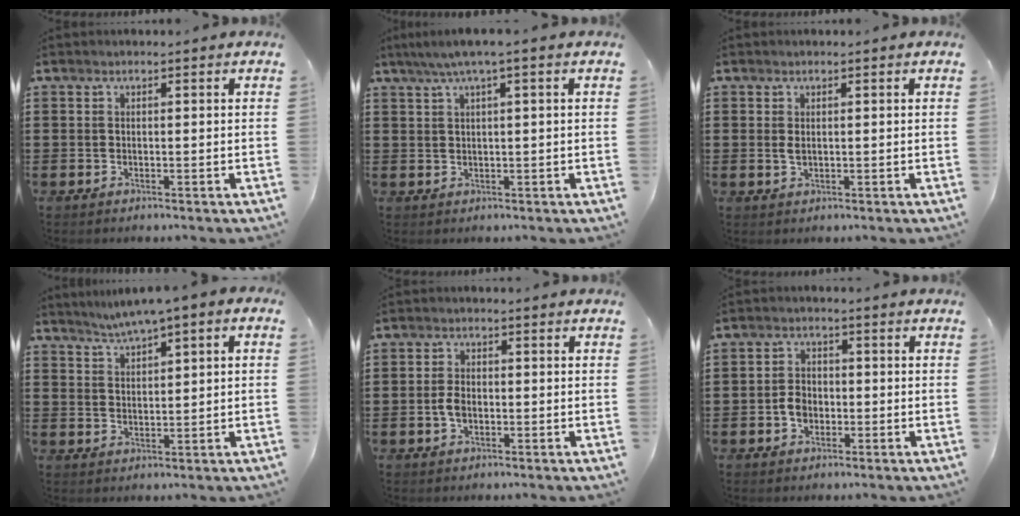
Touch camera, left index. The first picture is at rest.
{"total": 2.5, "force": [0.9, -0.1, 2.4], "torque": [-0.044, -0.002, 0.014]}
{"total": 1.2, "force": [0.2, 0.7, 0.9], "torque": [-0.021, 0.005, 0.003]}
{"total": 1.7, "force": [1.3, 0.0, 1.1], "torque": [-0.026, -0.004, 0.019]}
{"total": 2.8, "force": [-0.6, 1.7, 2.2], "torque": [-0.057, -0.003, -0.015]}
{"total": 3.2, "force": [-1.0, 2.5, 1.7], "torque": [-0.043, 0.000, -0.022]}